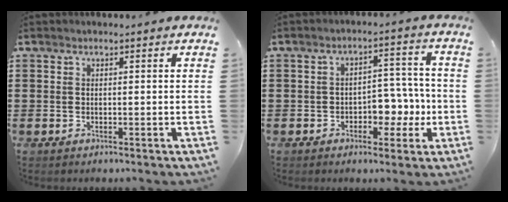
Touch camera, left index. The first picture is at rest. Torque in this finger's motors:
{"motor_torque": [0.74, 0.70, 0.40, 0.06]}